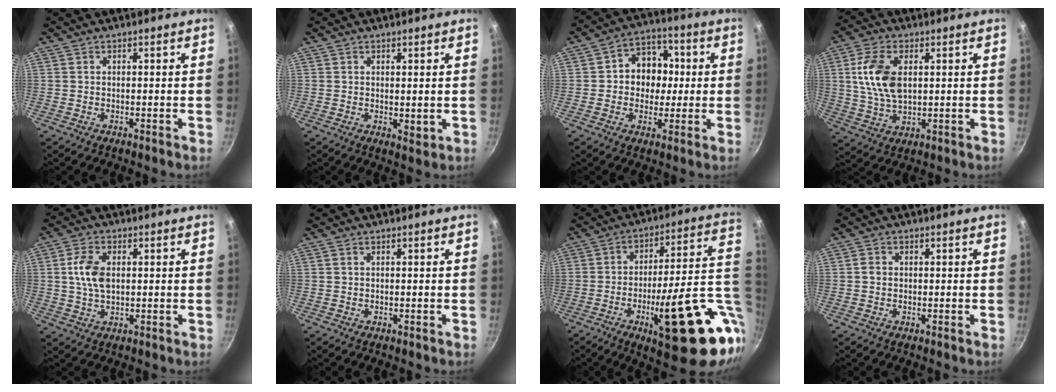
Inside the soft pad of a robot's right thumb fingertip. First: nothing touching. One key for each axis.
{"total": 2.3, "fx": 0.5, "fy": 1.0, "fz": 2.0, "tx": -0.029, "ty": -0.010, "tz": 0.008}
{"total": 10.4, "fx": 0.7, "fy": 8.8, "fz": 5.5, "tx": -0.031, "ty": 0.015, "tz": -0.004}
{"total": 10.7, "fx": 2.2, "fy": 6.1, "fz": 8.5, "tx": -0.159, "ty": -0.005, "tz": 0.042}
{"total": 6.9, "fx": 1.0, "fy": 4.1, "fz": 5.5, "tx": -0.097, "ty": 0.005, "tz": 0.017}
{"total": 0.0}
{"total": 25.2, "fx": -5.9, "fy": 7.0, "fz": 23.4, "tx": -0.294, "ty": 0.010, "tz": -0.074}
{"total": 1.6, "fx": 0.1, "fy": 1.4, "fz": 0.8, "tx": -0.010, "ty": 0.007, "tz": -0.001}